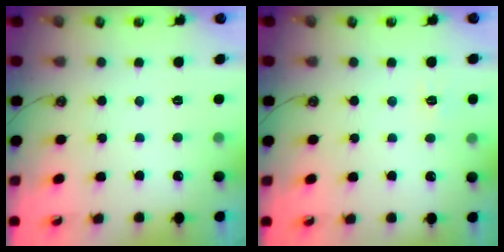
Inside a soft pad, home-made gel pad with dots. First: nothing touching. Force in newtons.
{"total": 6.1, "press": 6.1, "slide": 0.7}